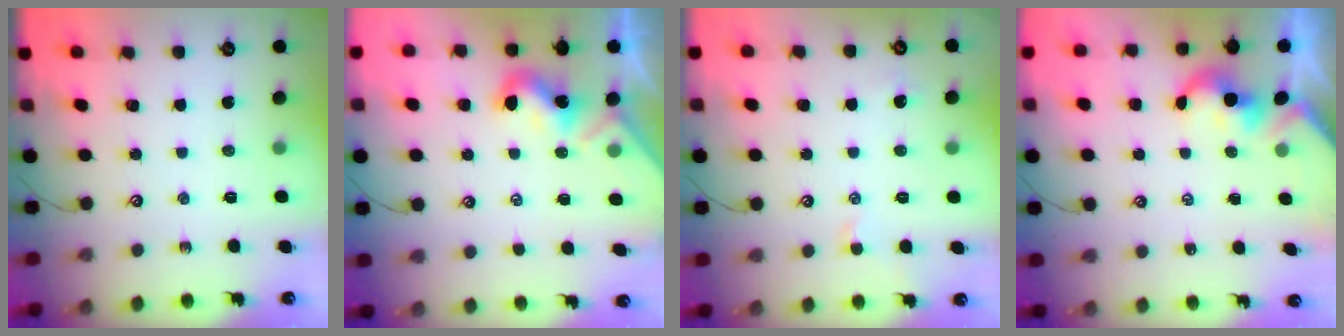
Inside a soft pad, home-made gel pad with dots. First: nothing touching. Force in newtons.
{"total": 2.0, "press": 2.0, "slide": 0.5}
{"total": 0.6, "press": 0.4, "slide": 0.5}
{"total": 2.0, "press": 2.0, "slide": 0.4}